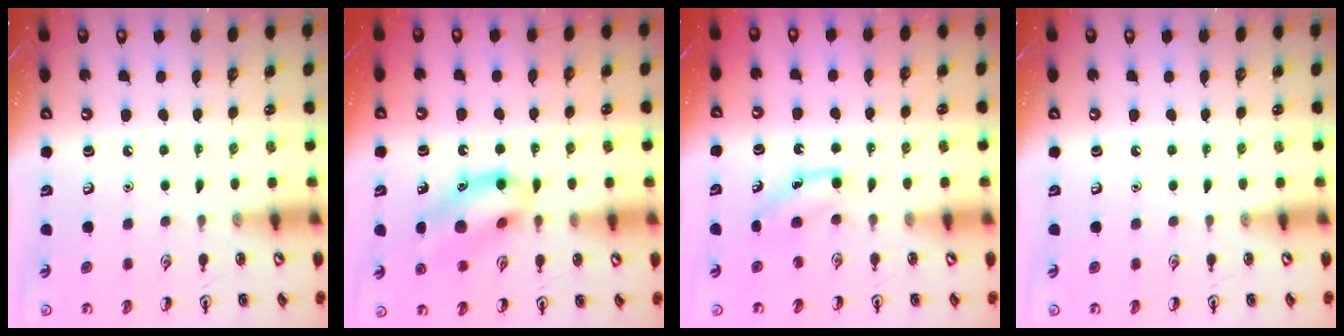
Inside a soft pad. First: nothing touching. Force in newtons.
{"total": 13.0, "press": 12.7, "slide": 2.6}
{"total": 3.6, "press": 3.4, "slide": 1.2}
{"total": 0.0}